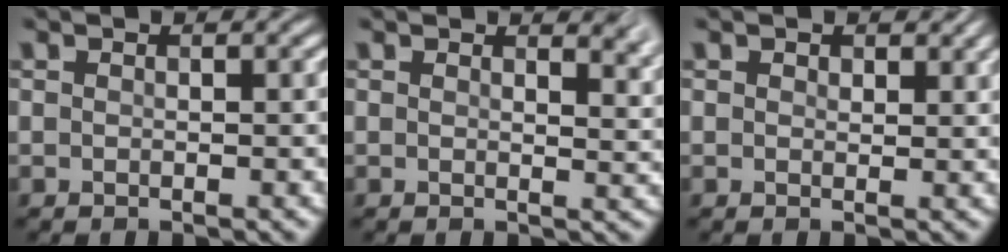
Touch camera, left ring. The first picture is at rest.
{"total": 2.1, "force": [1.9, 0.5, 0.8], "torque": [0.003, 0.001, 0.020]}
{"total": 0.9, "force": [0.9, 0.2, -0.3], "torque": [0.007, -0.001, 0.011]}